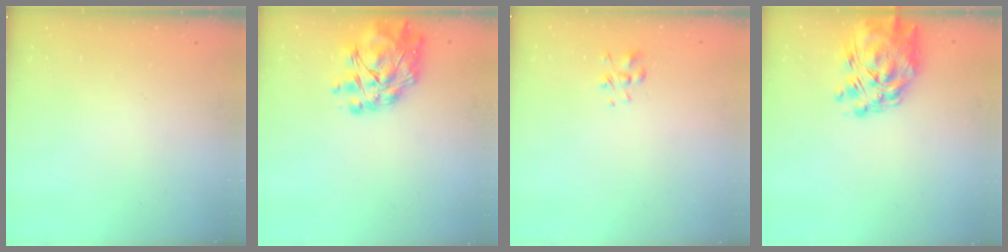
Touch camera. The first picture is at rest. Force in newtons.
{"total": 10.5, "press": 9.7, "slide": 4.1}
{"total": 1.3, "press": 1.2, "slide": 0.6}
{"total": 12.7, "press": 11.8, "slide": 4.9}